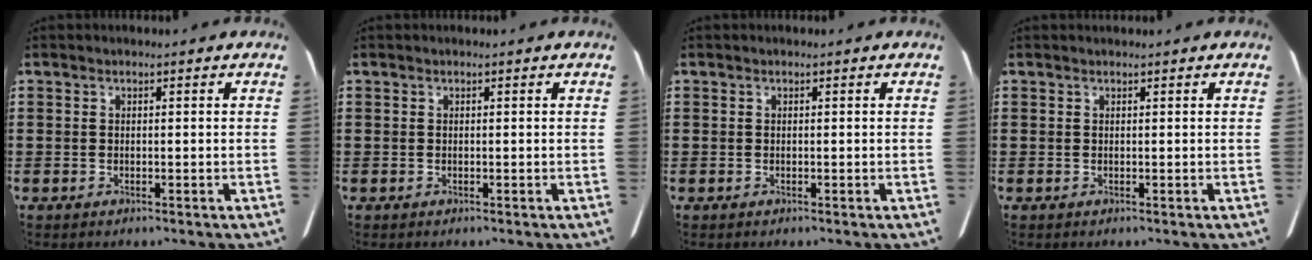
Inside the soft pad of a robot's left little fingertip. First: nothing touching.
{"total": 0.0}
{"total": 0.0}
{"total": 0.0}